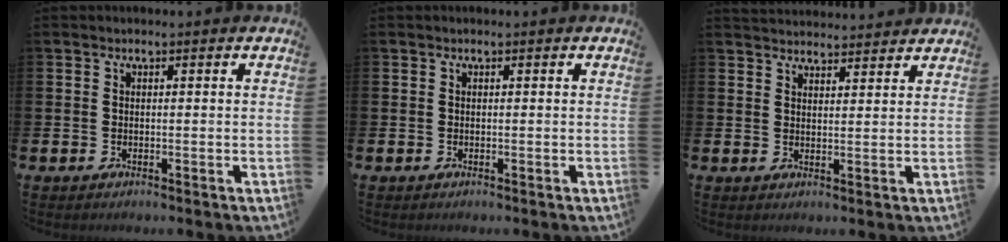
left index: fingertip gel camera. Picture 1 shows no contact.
{"total": 0.0}
{"total": 3.2, "force": [3.2, 0.5, -0.1], "torque": [0.000, -0.020, 0.059]}